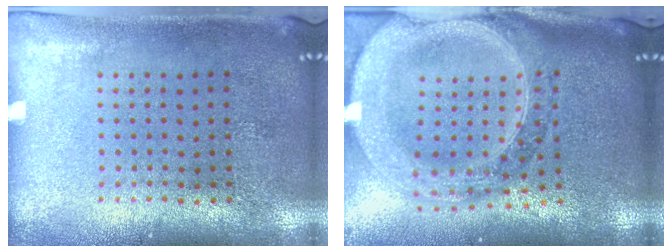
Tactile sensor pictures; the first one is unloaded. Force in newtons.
{"total": 3.3, "press": 2.7, "slide": 1.9}